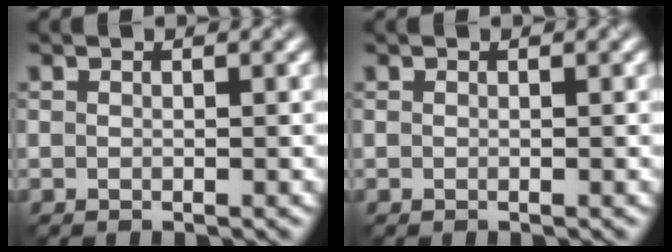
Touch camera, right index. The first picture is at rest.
{"total": 0.0}